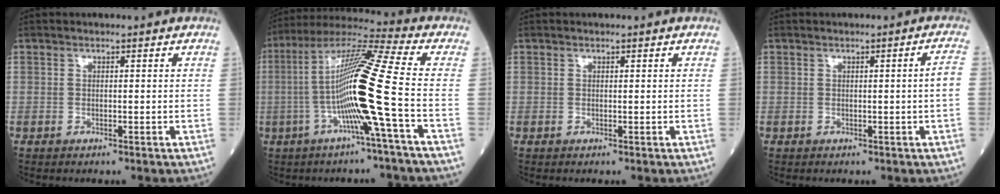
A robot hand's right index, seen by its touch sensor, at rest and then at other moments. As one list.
[{"total": 15.5, "force": [-3.0, -1.9, 15.1], "torque": [-0.283, 0.010, -0.070]}, {"total": 0.0}, {"total": 2.2, "force": [-0.2, -0.5, 2.1], "torque": [-0.028, -0.001, -0.001]}]